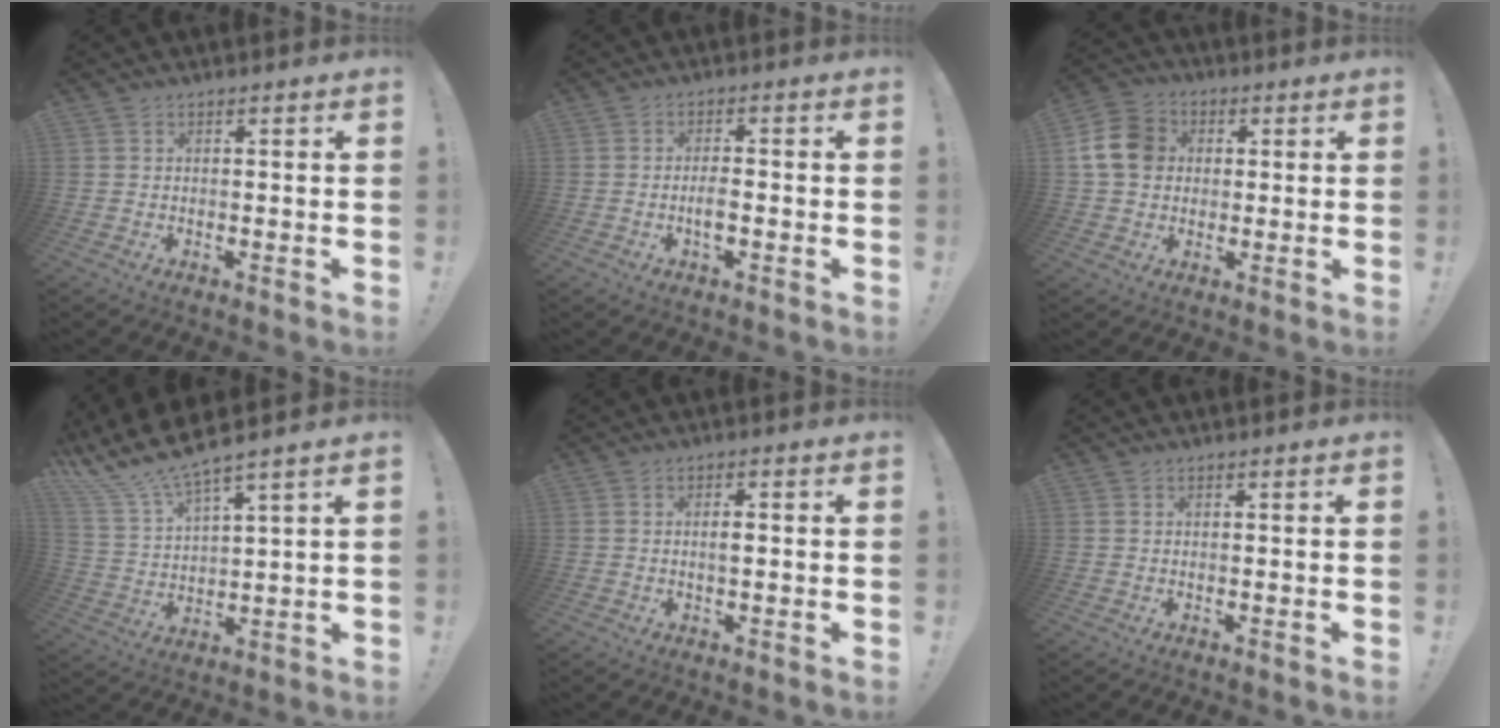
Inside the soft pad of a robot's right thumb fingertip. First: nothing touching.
{"total": 3.6, "force": [-1.3, 1.6, 3.0], "torque": [-0.042, 0.005, -0.022]}
{"total": 12.3, "force": [1.9, 10.2, 6.5], "torque": [-0.119, 0.009, 0.042]}
{"total": 10.1, "force": [9.1, 0.9, 4.5], "torque": [-0.113, -0.065, 0.162]}
{"total": 2.1, "force": [-0.3, 0.7, 2.0], "torque": [-0.026, 0.000, -0.009]}
{"total": 0.0}